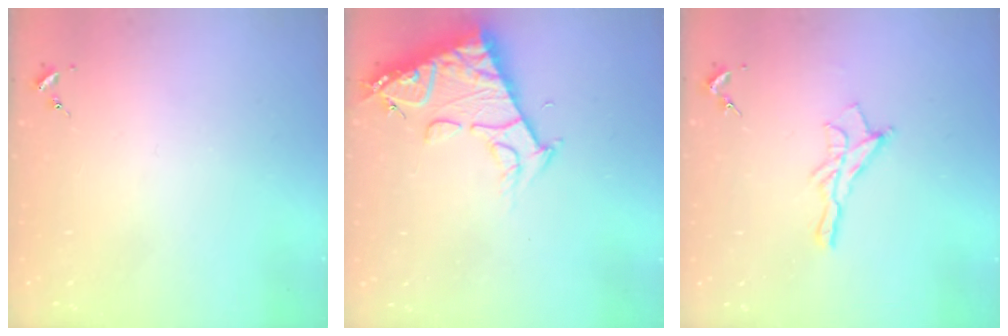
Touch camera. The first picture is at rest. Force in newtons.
{"total": 13.2, "press": 13.1, "slide": 1.6}
{"total": 9.4, "press": 9.4, "slide": 0.6}